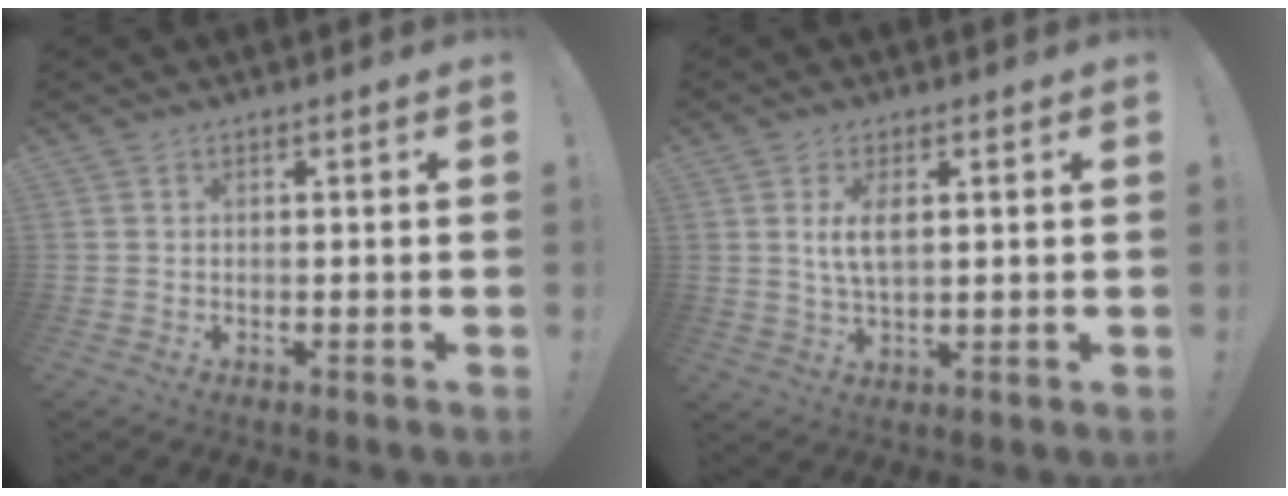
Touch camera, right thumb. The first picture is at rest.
{"total": 5.2, "force": [1.4, 2.3, 4.4], "torque": [-0.094, -0.006, 0.020]}